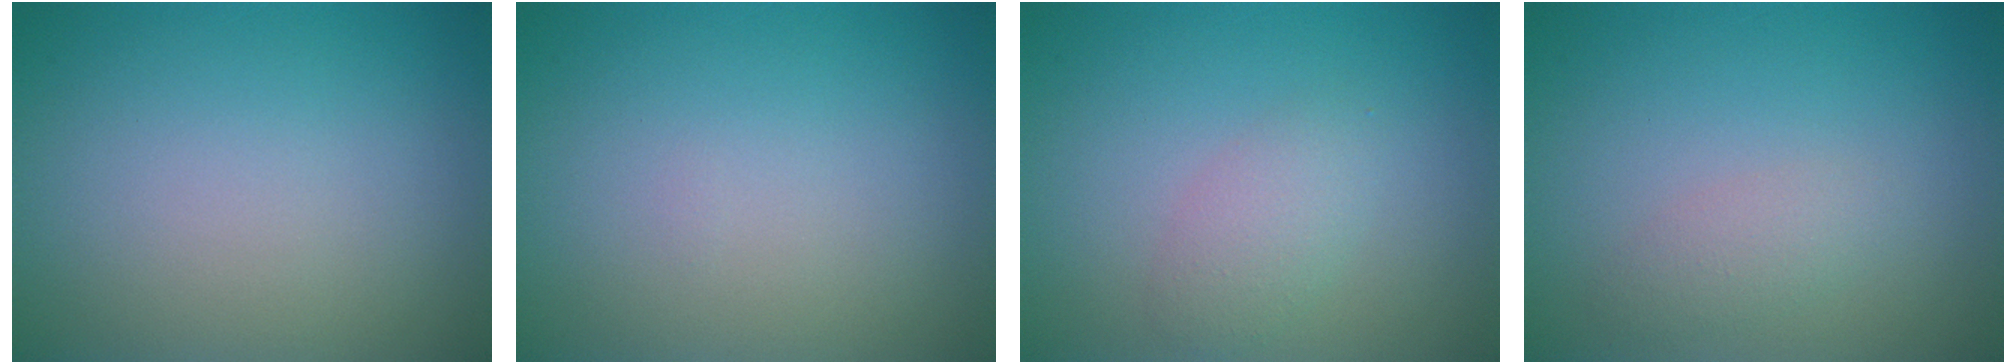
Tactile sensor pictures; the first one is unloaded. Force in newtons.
{"total": 0.0}
{"total": 2.1, "press": 2.1, "slide": 0.0}
{"total": 1.5, "press": 1.5, "slide": 0.1}